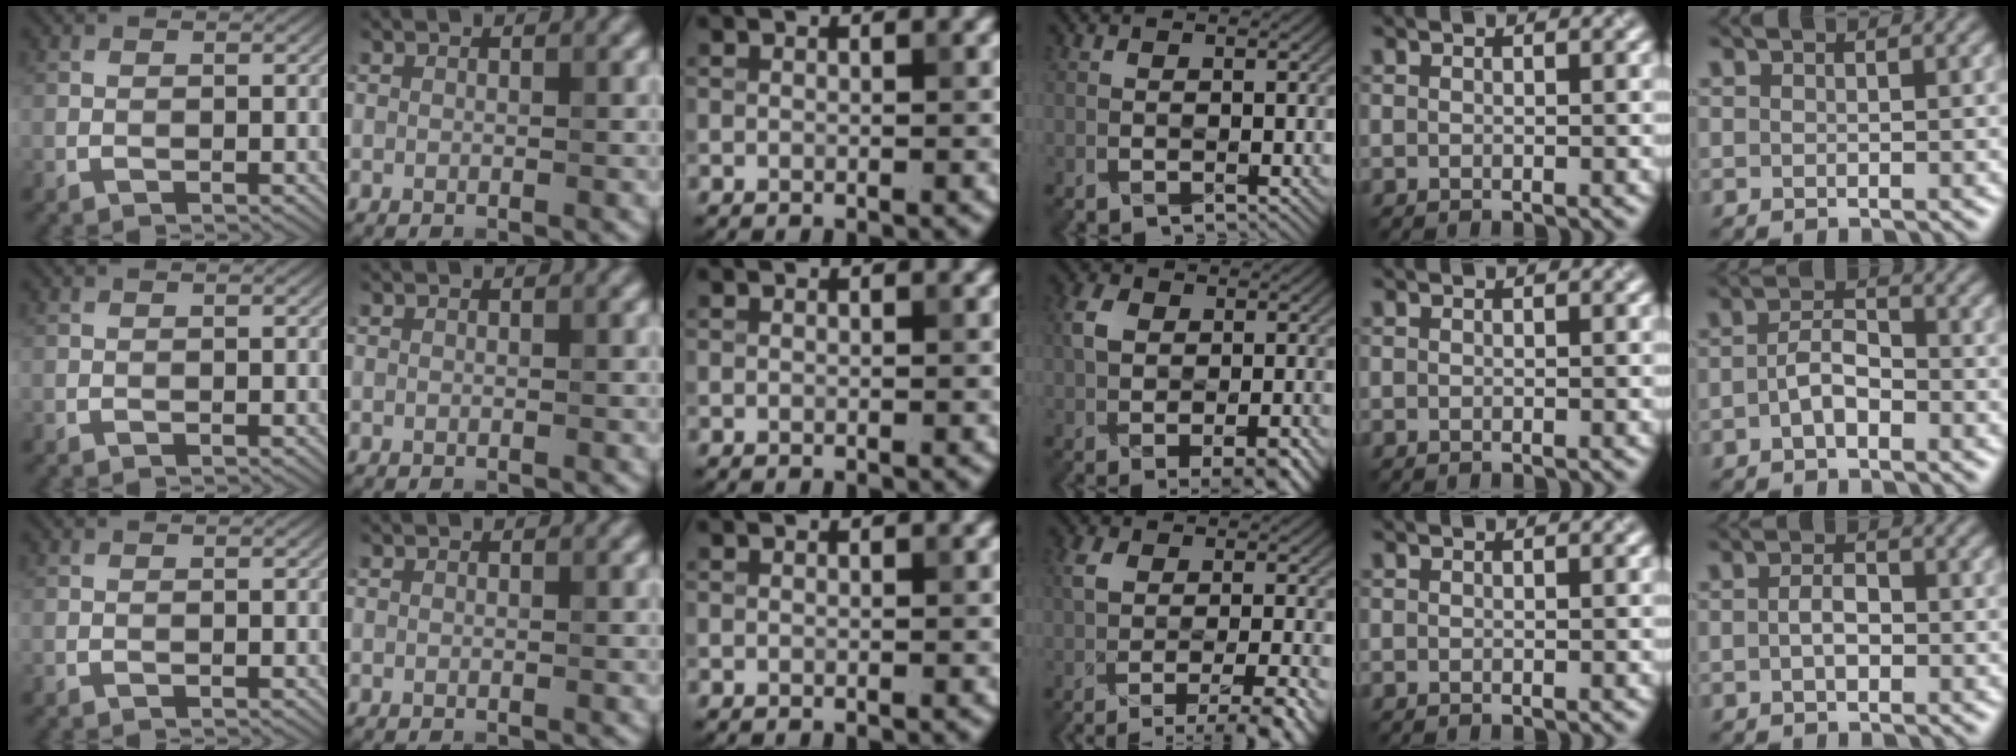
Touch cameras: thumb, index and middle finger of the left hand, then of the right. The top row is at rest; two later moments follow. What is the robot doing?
{"motion": "wrap", "object": "netting"}